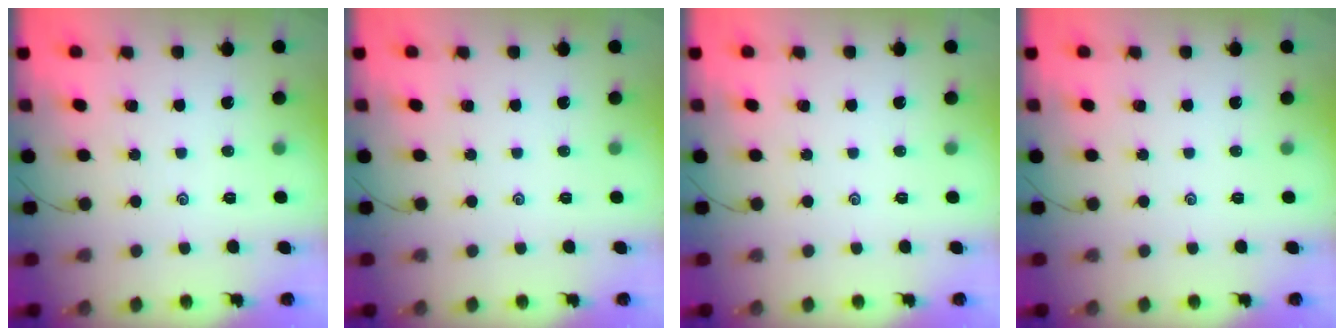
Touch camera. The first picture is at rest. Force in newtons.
{"total": 0.0}
{"total": 0.0}
{"total": 0.0}